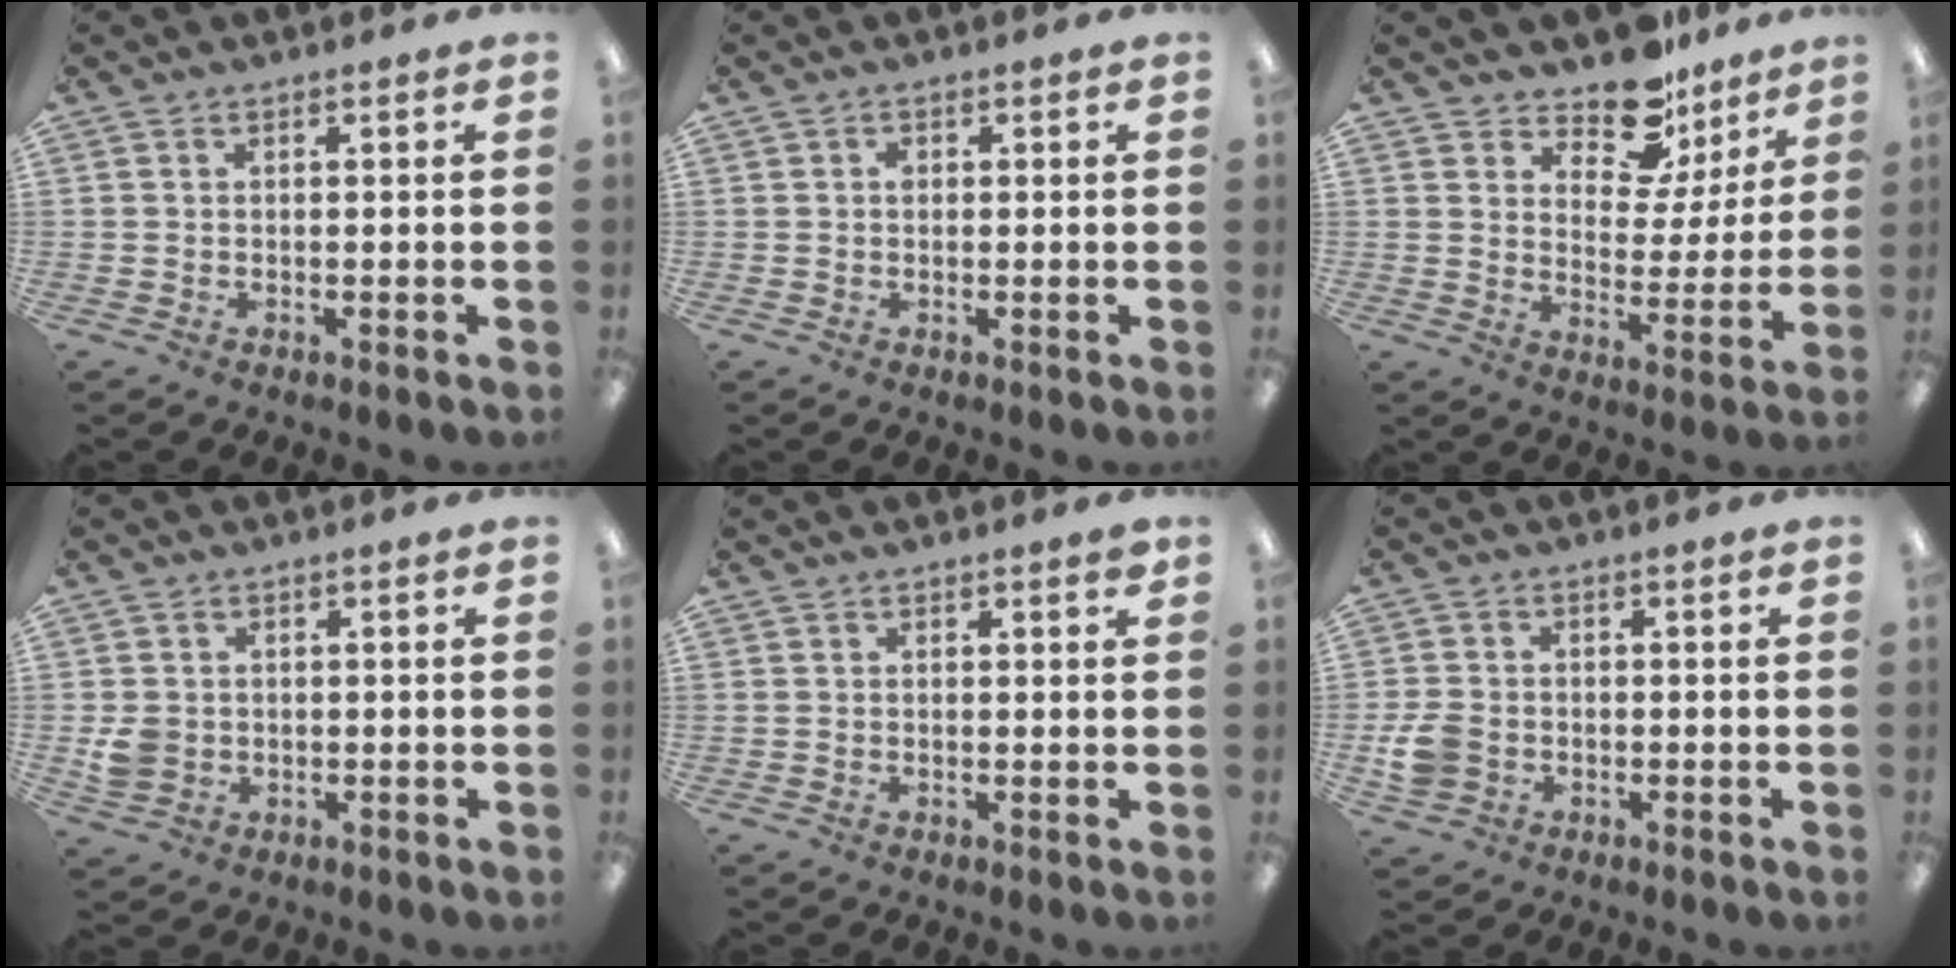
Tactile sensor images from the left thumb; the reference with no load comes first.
{"total": 1.3, "force": [0.3, 1.0, 0.8], "torque": [-0.017, 0.006, 0.004]}
{"total": 13.6, "force": [10.9, 6.3, 5.0], "torque": [-0.082, -0.077, 0.197]}
{"total": 4.2, "force": [0.1, 3.8, 1.7], "torque": [-0.024, 0.007, 0.006]}
{"total": 1.3, "force": [0.9, 0.4, 0.8], "torque": [-0.008, -0.001, 0.013]}
{"total": 6.0, "force": [-1.4, 4.9, 3.1], "torque": [-0.056, 0.009, -0.024]}